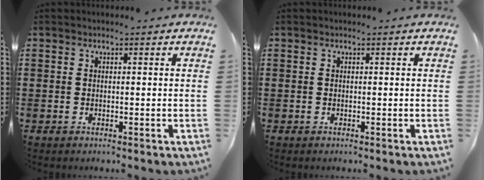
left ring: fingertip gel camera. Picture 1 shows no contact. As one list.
[{"total": 0.0}]